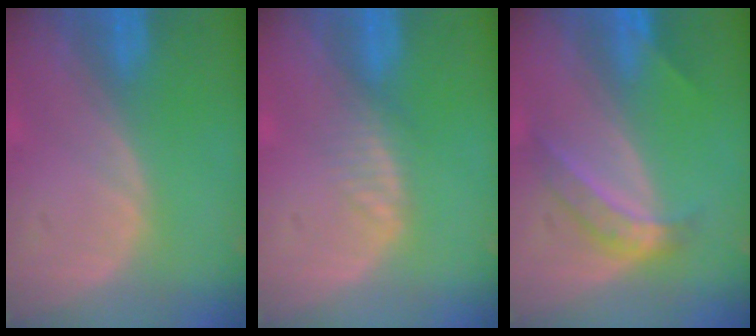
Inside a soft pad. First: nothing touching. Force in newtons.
{"total": 2.0, "press": 2.0, "slide": 0.2}
{"total": 5.4, "press": 4.7, "slide": 2.5}